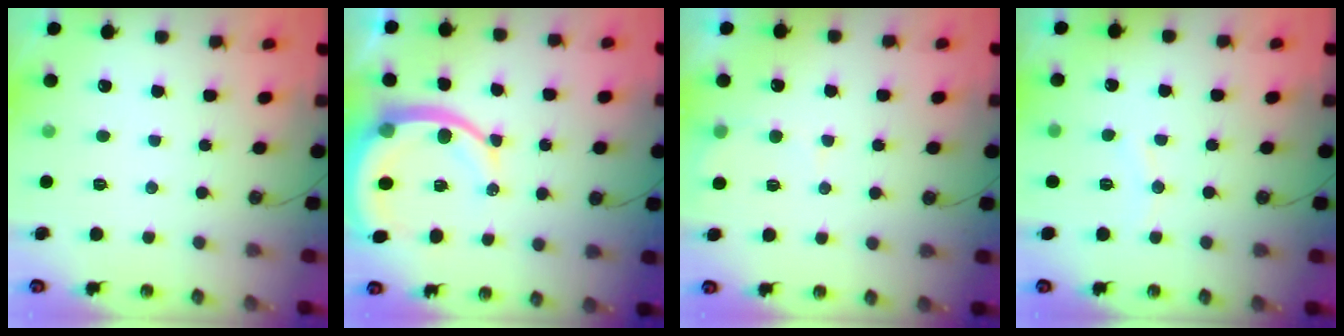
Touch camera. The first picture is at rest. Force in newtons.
{"total": 11.2, "press": 11.1, "slide": 1.3}
{"total": 4.2, "press": 4.2, "slide": 0.3}
{"total": 5.9, "press": 5.9, "slide": 0.7}